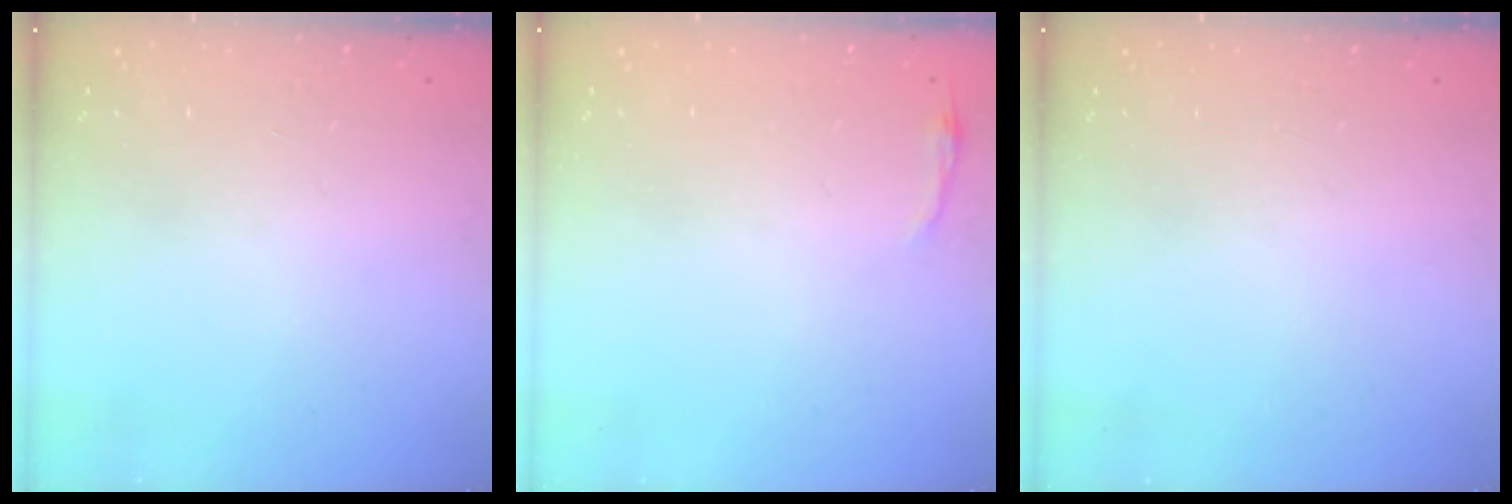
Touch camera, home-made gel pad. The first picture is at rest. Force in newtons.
{"total": 2.8, "press": 2.8, "slide": 0.6}
{"total": 0.0}